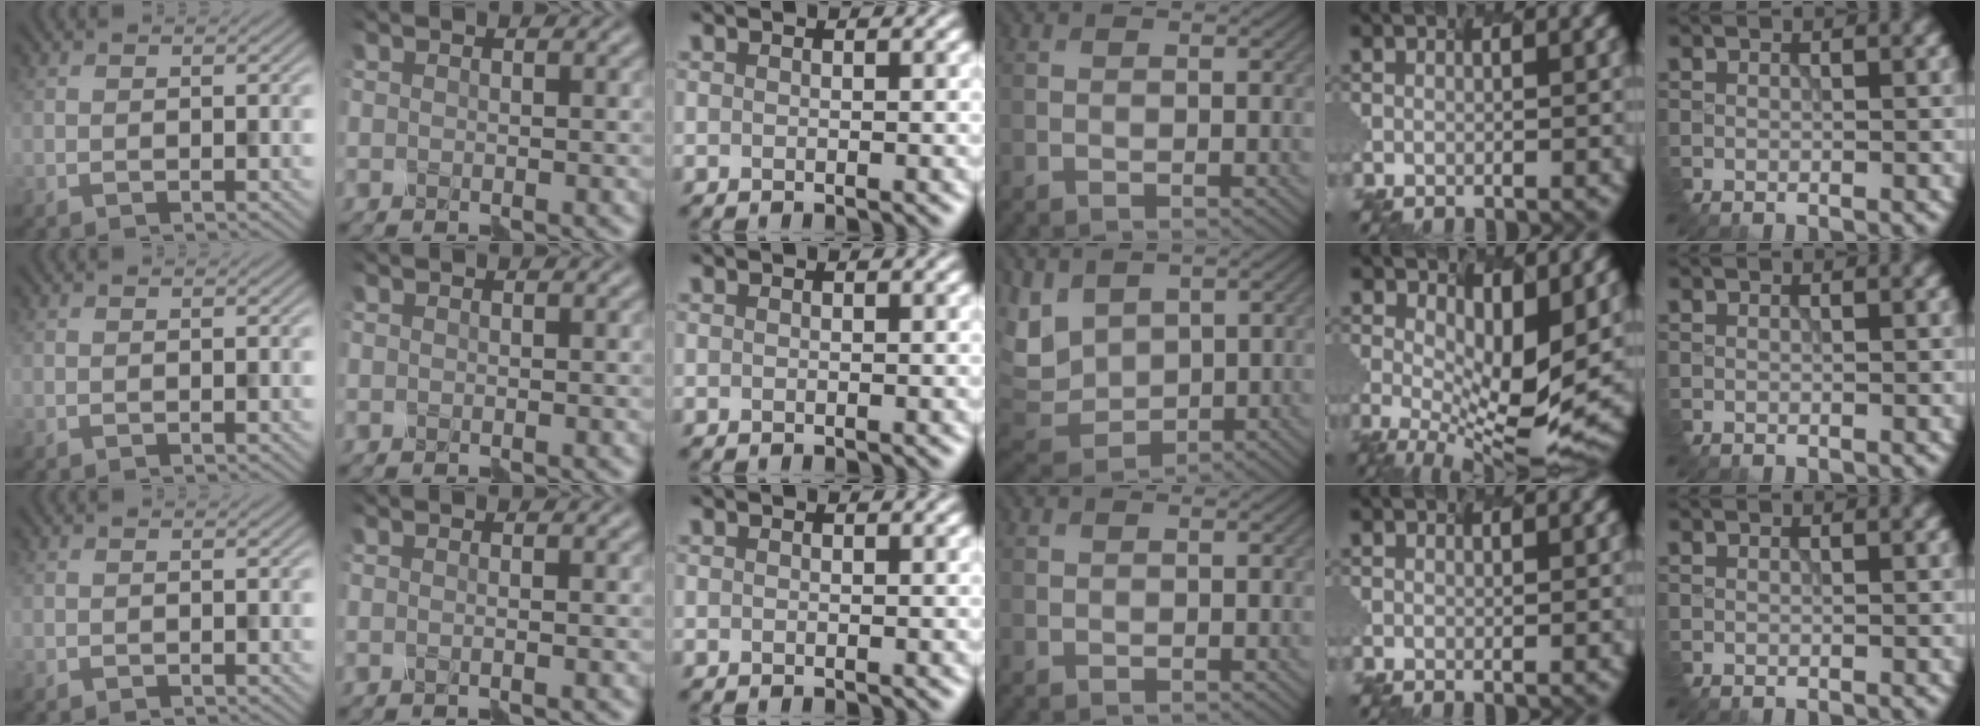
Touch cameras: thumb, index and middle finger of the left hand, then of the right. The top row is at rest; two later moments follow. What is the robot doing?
{"motion": "disassemble", "object": "puzzle pieces"}